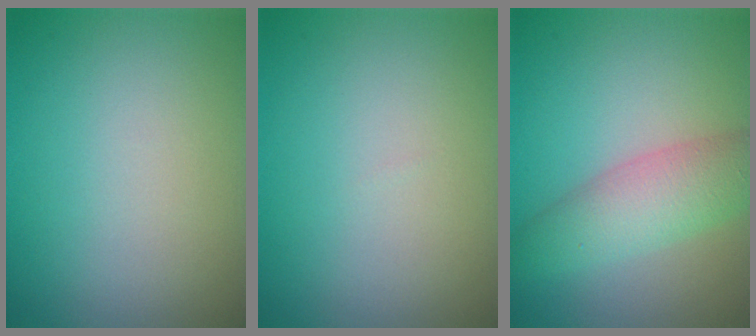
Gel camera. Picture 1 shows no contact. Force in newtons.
{"total": 0.0}
{"total": 4.6, "press": 4.6, "slide": 0.1}